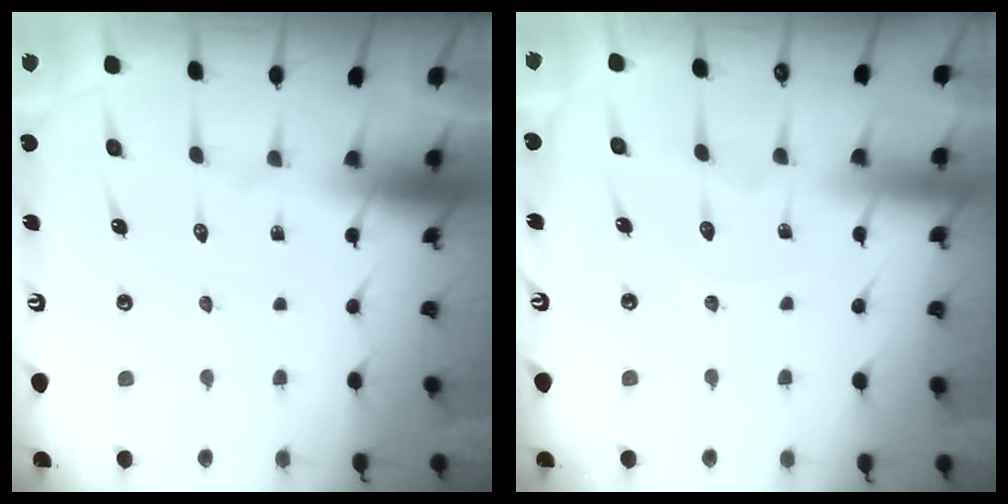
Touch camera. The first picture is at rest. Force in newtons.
{"total": 4.7, "press": 4.6, "slide": 0.4}